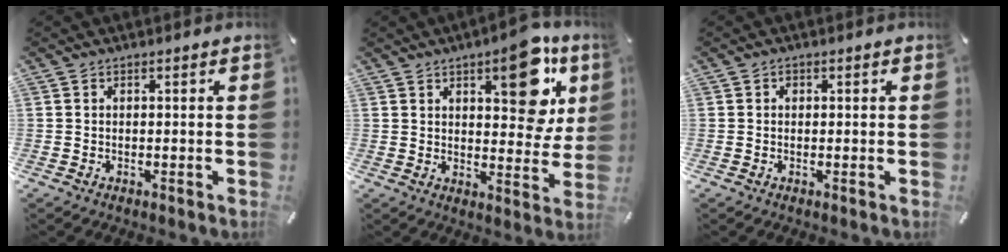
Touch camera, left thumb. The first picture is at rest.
{"total": 15.3, "force": [7.3, 7.5, 11.2], "torque": [-0.121, -0.036, 0.114]}
{"total": 0.6, "force": [0.1, 0.6, 0.0], "torque": [-0.001, 0.004, 0.001]}